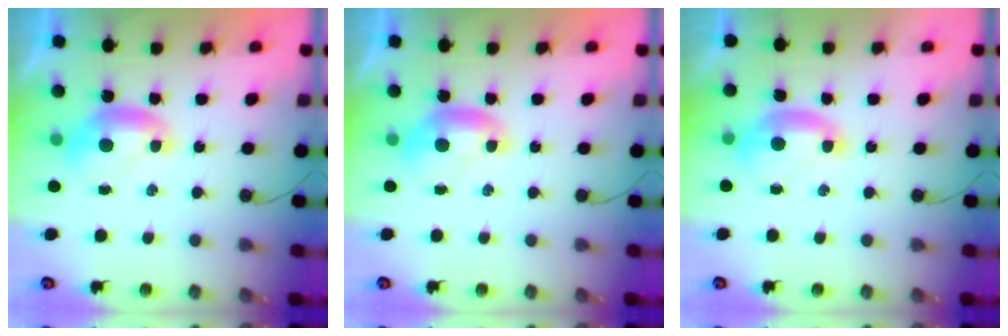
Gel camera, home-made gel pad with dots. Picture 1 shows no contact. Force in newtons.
{"total": 0.0}
{"total": 1.6, "press": 1.5, "slide": 0.6}